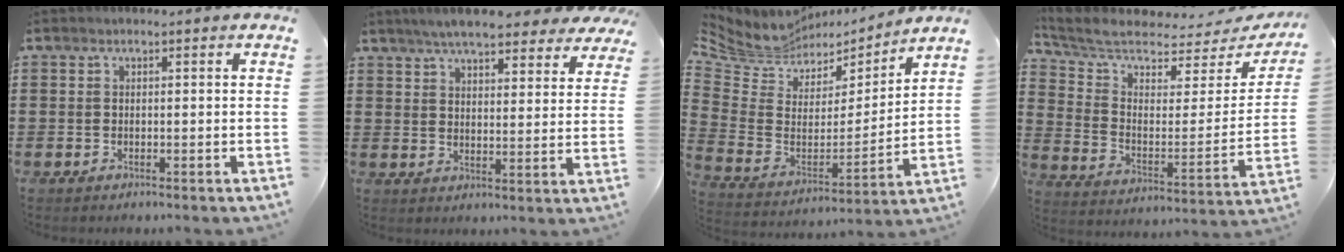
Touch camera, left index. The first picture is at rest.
{"total": 6.4, "force": [5.9, 0.7, 2.4], "torque": [-0.060, -0.018, 0.104]}
{"total": 6.8, "force": [5.8, 3.5, 1.0], "torque": [-0.062, -0.039, 0.103]}
{"total": 5.5, "force": [5.1, 1.3, 1.8], "torque": [-0.067, -0.051, 0.085]}